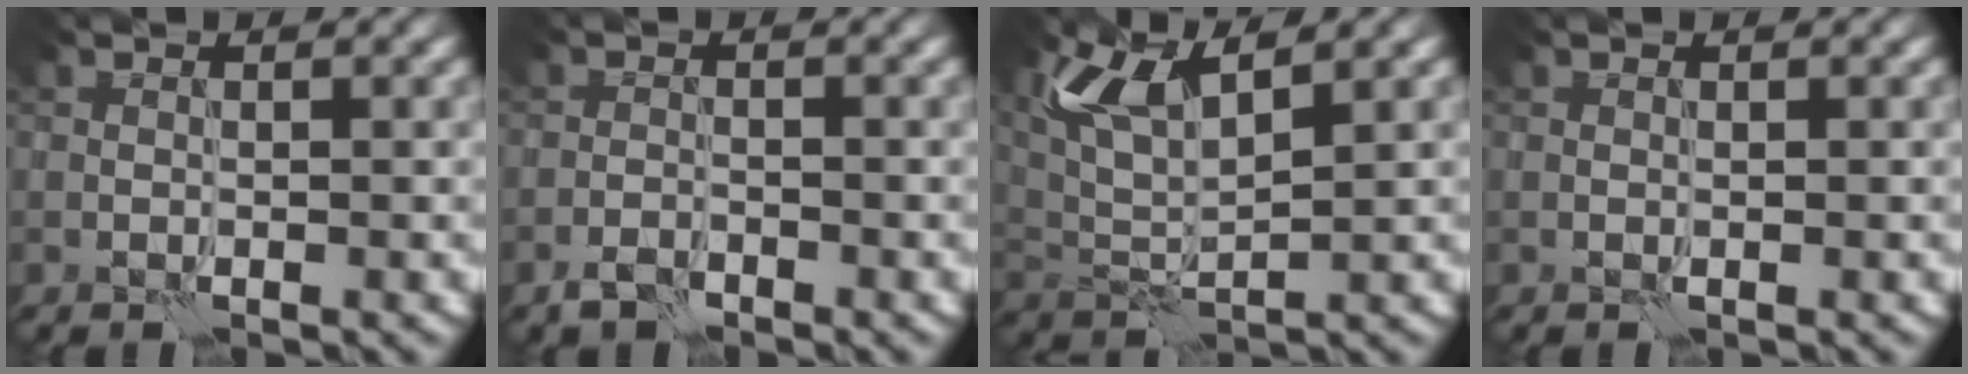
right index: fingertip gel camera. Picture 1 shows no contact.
{"total": 1.8, "force": [-1.5, 0.7, 0.8], "torque": [-0.014, 0.003, -0.032]}
{"total": 5.7, "force": [3.2, 1.8, 4.3], "torque": [-0.104, 0.005, 0.066]}
{"total": 0.0}